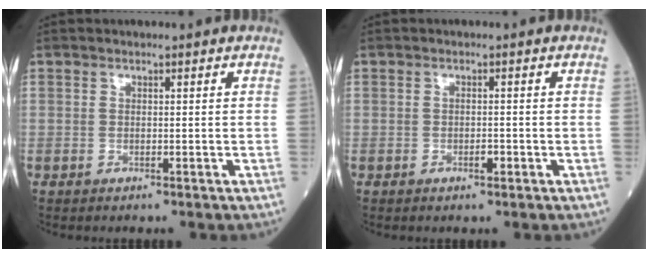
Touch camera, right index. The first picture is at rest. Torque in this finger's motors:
{"motor_torque": [0.06, -0.06, 0.14, 0.02]}